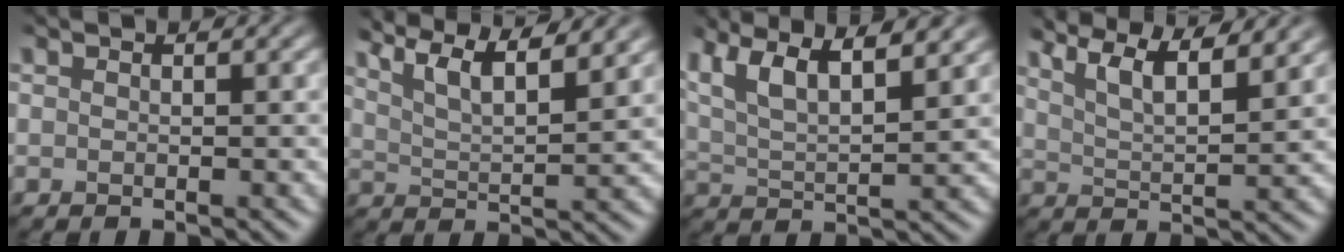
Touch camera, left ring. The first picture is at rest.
{"total": 9.8, "force": [7.3, 2.9, 5.8], "torque": [-0.084, 0.028, 0.082]}
{"total": 10.5, "force": [6.6, 4.0, 7.2], "torque": [-0.132, 0.042, 0.087]}
{"total": 8.6, "force": [6.4, 2.6, 5.2], "torque": [-0.074, 0.026, 0.072]}